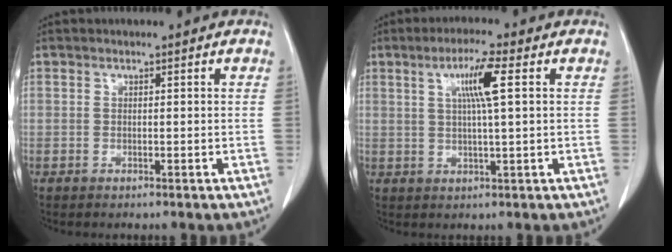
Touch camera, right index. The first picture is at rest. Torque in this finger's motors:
{"motor_torque": [0.27, 0.22, 0.16, 0.07]}